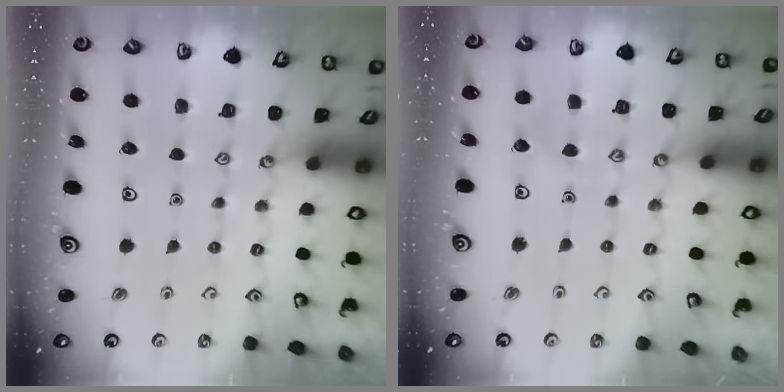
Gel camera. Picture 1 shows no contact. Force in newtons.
{"total": 4.0, "press": 4.0, "slide": 0.4}